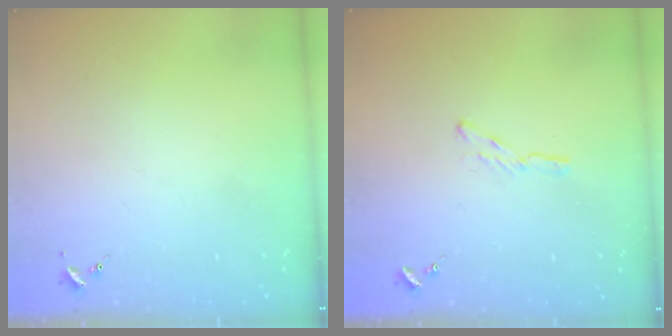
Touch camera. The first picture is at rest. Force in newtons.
{"total": 4.3, "press": 4.2, "slide": 0.4}